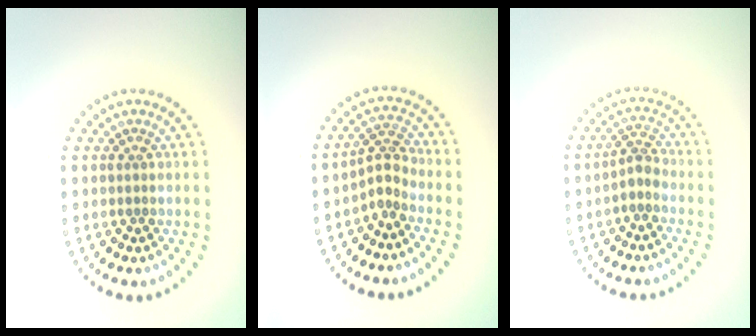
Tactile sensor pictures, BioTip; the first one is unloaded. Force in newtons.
{"total": 2.4, "press": 1.5, "slide": 1.8}
{"total": 2.0, "press": 1.6, "slide": 1.3}